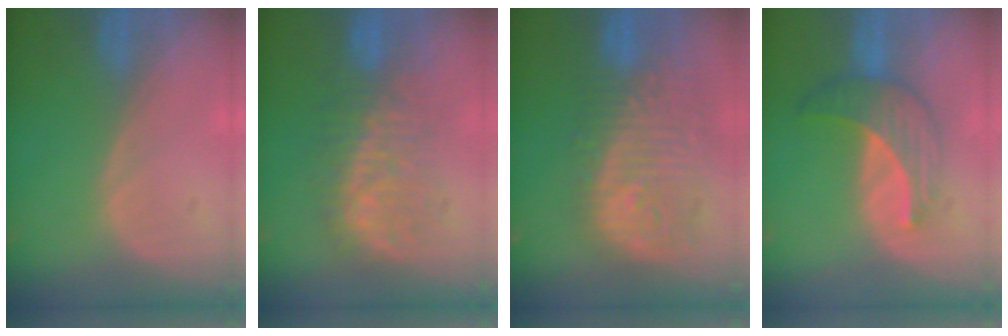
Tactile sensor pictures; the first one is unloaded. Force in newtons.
{"total": 8.5, "press": 8.4, "slide": 0.9}
{"total": 12.1, "press": 10.8, "slide": 5.5}
{"total": 7.3, "press": 6.6, "slide": 3.1}